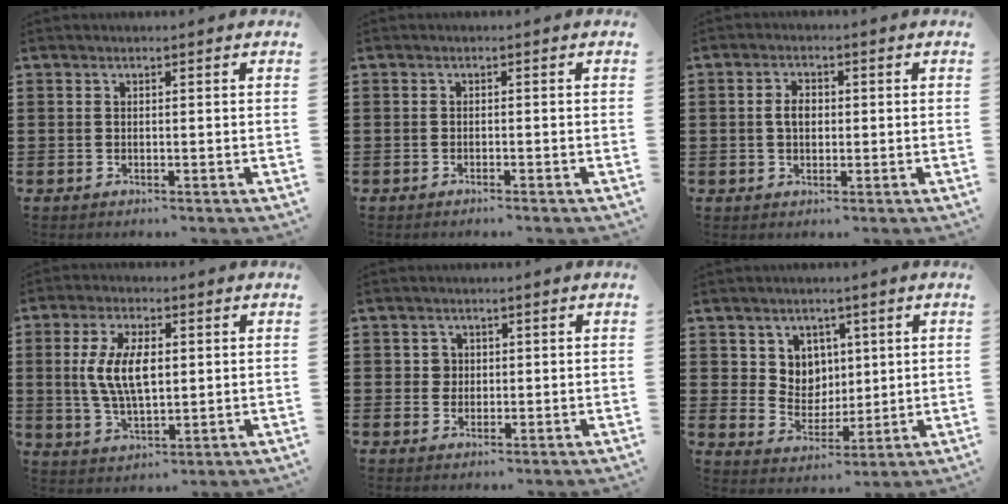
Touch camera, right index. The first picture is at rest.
{"total": 0.8, "force": [-0.7, -0.3, 0.2], "torque": [-0.004, -0.004, -0.014]}
{"total": 2.9, "force": [0.1, 1.7, 2.3], "torque": [-0.046, 0.008, -0.001]}
{"total": 8.2, "force": [0.8, 3.7, 7.3], "torque": [-0.153, 0.008, 0.011]}
{"total": 1.6, "force": [0.3, 1.5, 0.5], "torque": [-0.016, 0.009, 0.005]}
{"total": 5.7, "force": [2.8, 5.0, 0.5], "torque": [-0.034, -0.003, 0.050]}